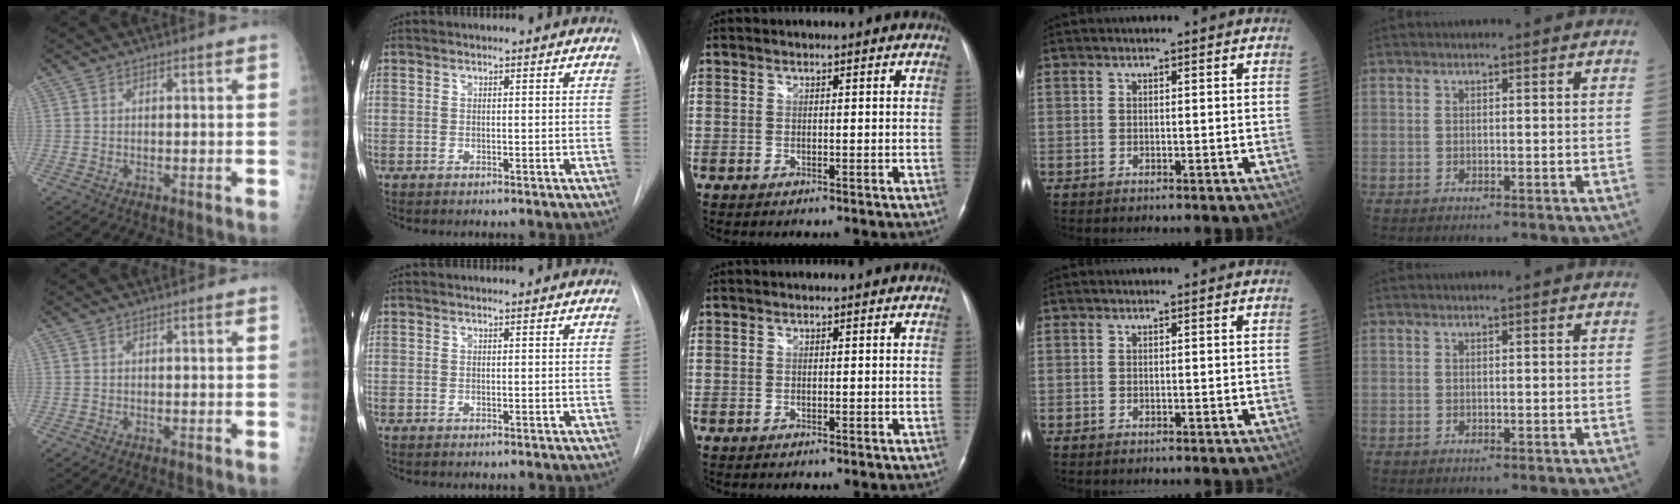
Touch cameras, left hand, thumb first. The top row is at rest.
{}